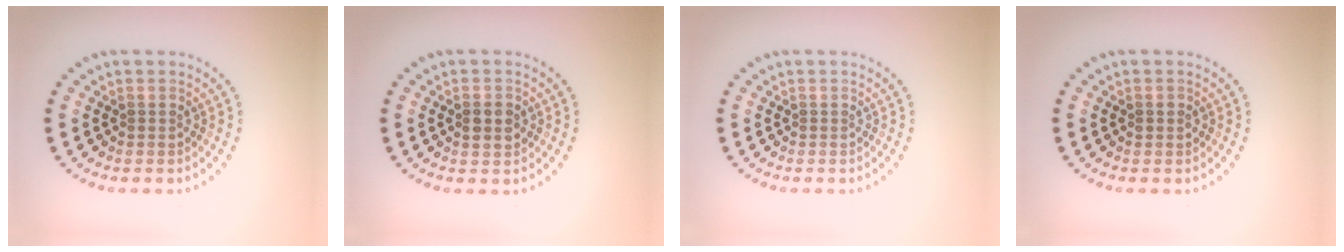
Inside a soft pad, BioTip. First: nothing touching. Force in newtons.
{"total": 2.4, "press": 2.4, "slide": 0.1}
{"total": 0.0}
{"total": 0.9, "press": 0.9, "slide": 0.1}